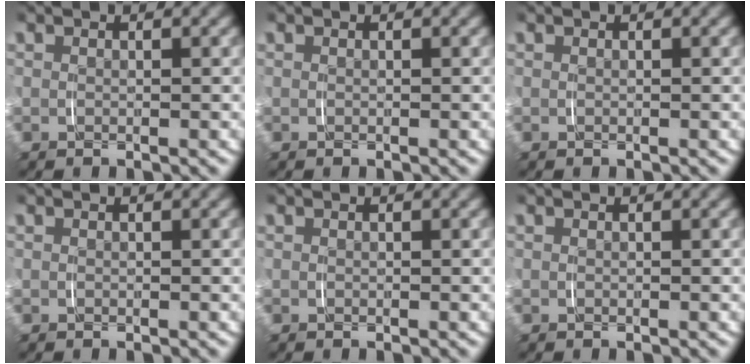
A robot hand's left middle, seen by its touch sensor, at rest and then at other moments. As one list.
[{"total": 0.0}, {"total": 0.0}, {"total": 0.0}, {"total": 0.0}, {"total": 0.0}]